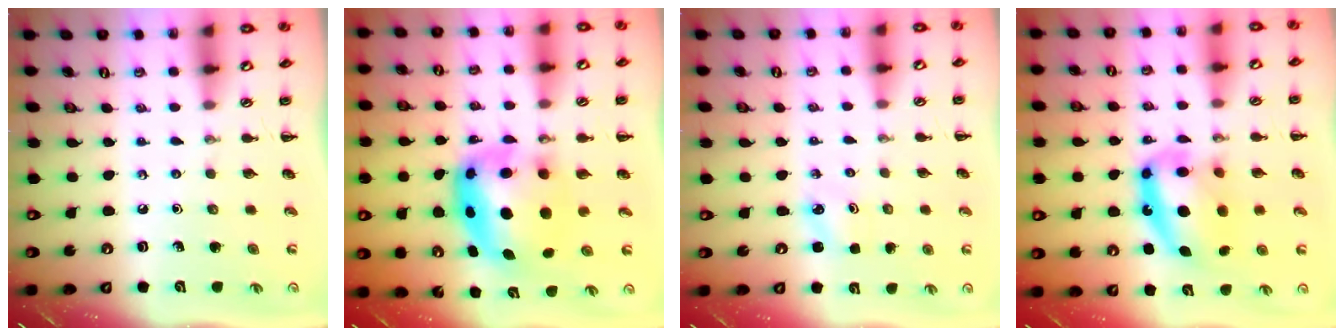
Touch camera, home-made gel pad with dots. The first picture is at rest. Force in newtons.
{"total": 9.0, "press": 8.7, "slide": 2.1}
{"total": 1.9, "press": 1.8, "slide": 0.4}
{"total": 14.6, "press": 14.1, "slide": 3.8}